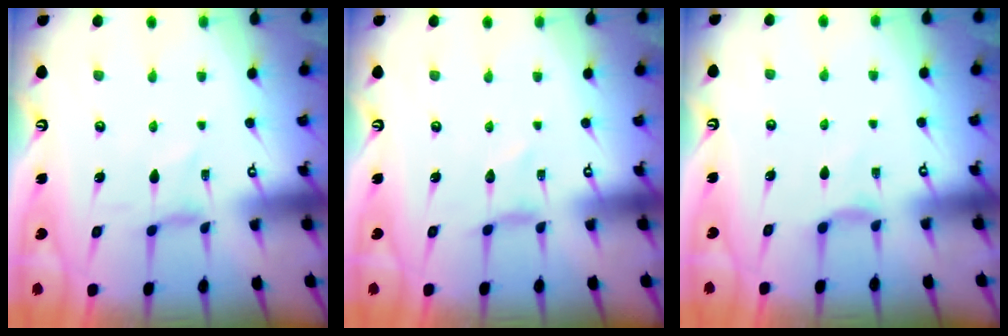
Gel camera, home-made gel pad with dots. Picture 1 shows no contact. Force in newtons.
{"total": 0.0}
{"total": 3.3, "press": 3.2, "slide": 0.6}